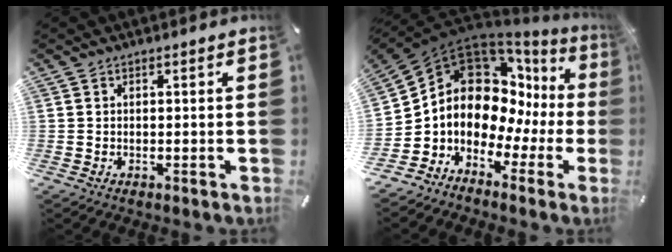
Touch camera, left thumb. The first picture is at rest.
{"total": 12.4, "force": [3.4, 10.1, 6.5], "torque": [-0.135, -0.058, 0.058]}